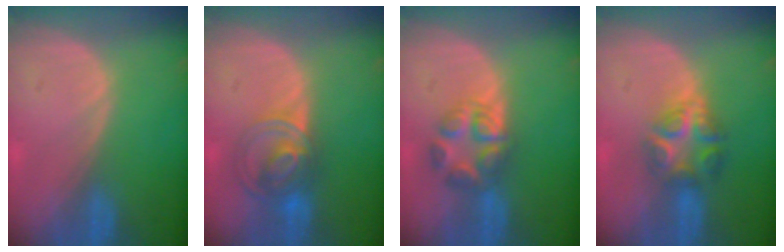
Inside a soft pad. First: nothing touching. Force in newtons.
{"total": 7.5, "press": 6.2, "slide": 4.1}
{"total": 5.8, "press": 5.8, "slide": 0.1}
{"total": 6.1, "press": 6.1, "slide": 0.9}